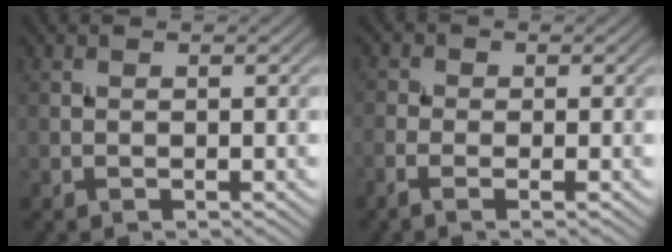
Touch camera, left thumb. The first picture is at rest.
{"total": 2.3, "force": [-1.1, 0.9, 1.8], "torque": [-0.044, -0.001, -0.031]}